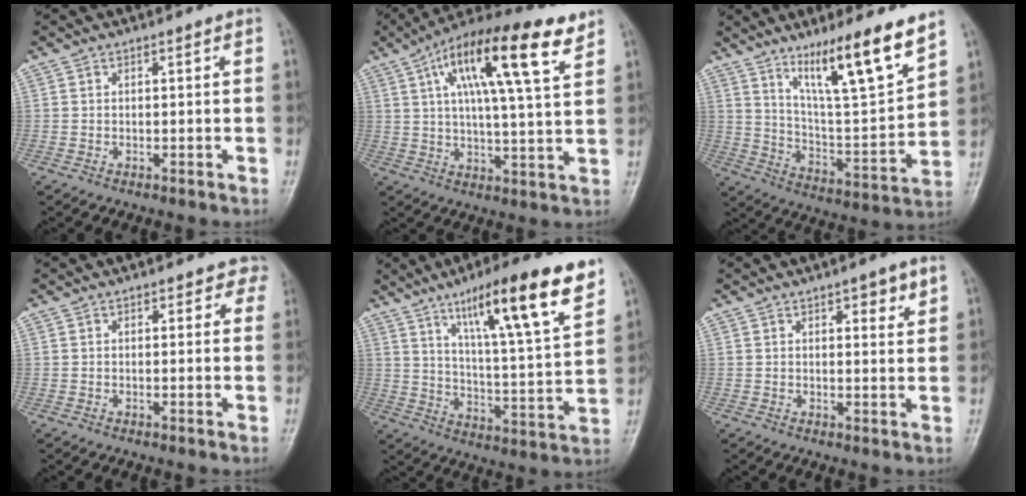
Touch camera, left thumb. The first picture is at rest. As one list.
[{"total": 18.6, "force": [8.8, 4.4, 15.7], "torque": [-0.247, -0.003, 0.139]}, {"total": 16.6, "force": [11.3, 2.1, 12.0], "torque": [-0.181, -0.073, 0.200]}, {"total": 2.8, "force": [1.5, 1.9, 1.4], "torque": [0.017, -0.001, 0.009]}, {"total": 19.6, "force": [11.8, 2.7, 15.5], "torque": [-0.222, -0.051, 0.190]}, {"total": 3.4, "force": [2.1, 0.9, 2.6], "torque": [-0.027, -0.012, 0.027]}]